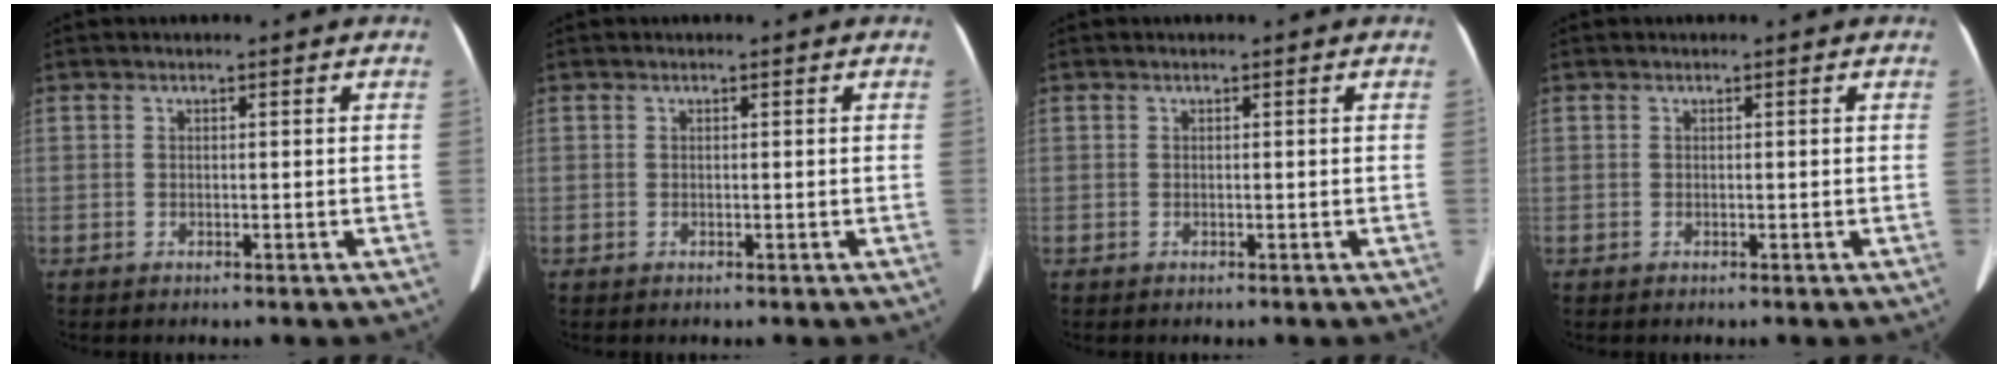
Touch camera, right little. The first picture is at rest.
{"total": 0.0}
{"total": 0.0}
{"total": 0.0}